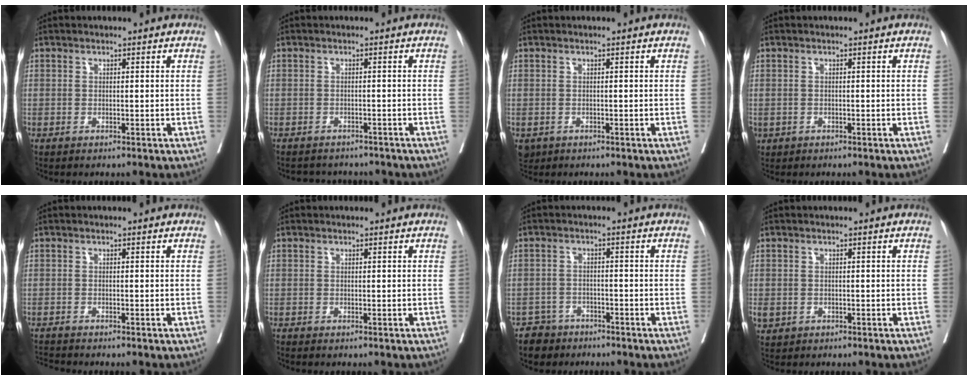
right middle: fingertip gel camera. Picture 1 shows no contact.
{"total": 5.9, "force": [-5.5, 2.0, 0.7], "torque": [-0.008, 0.005, -0.063]}
{"total": 2.2, "force": [-0.9, 1.8, 0.8], "torque": [-0.014, -0.002, -0.006]}
{"total": 1.7, "force": [-0.6, 1.4, 0.8], "torque": [-0.019, 0.001, -0.001]}
{"total": 1.5, "force": [-1.5, -0.2, 0.0], "torque": [0.000, -0.008, -0.029]}
{"total": 0.0}
{"total": 3.9, "force": [-2.9, 2.6, -0.4], "torque": [0.008, 0.009, -0.050]}
{"total": 4.0, "force": [-1.6, 3.2, 1.7], "torque": [-0.048, -0.003, -0.018]}